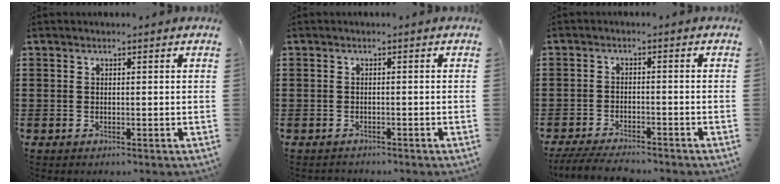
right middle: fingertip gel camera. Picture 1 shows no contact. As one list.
[{"total": 0.9, "force": [-0.9, 0.2, -0.1], "torque": [-0.001, 0.001, -0.019]}, {"total": 4.0, "force": [-3.8, 0.4, 1.2], "torque": [-0.025, -0.005, -0.076]}]